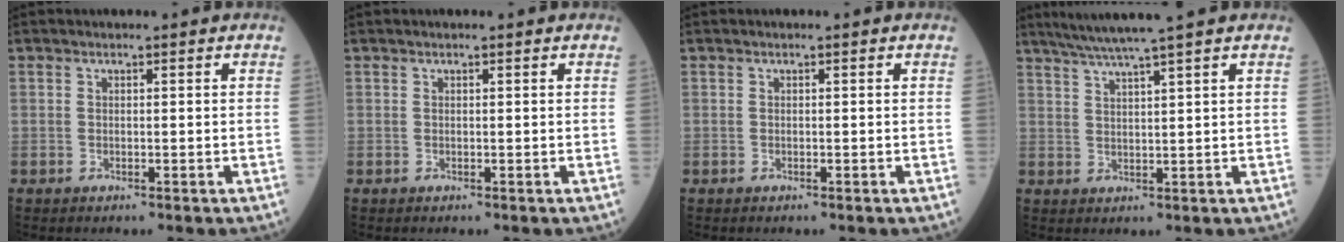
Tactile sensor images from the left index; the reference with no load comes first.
{"total": 0.0}
{"total": 0.0}
{"total": 6.8, "force": [5.6, -1.6, 3.6], "torque": [-0.061, 0.013, 0.095]}